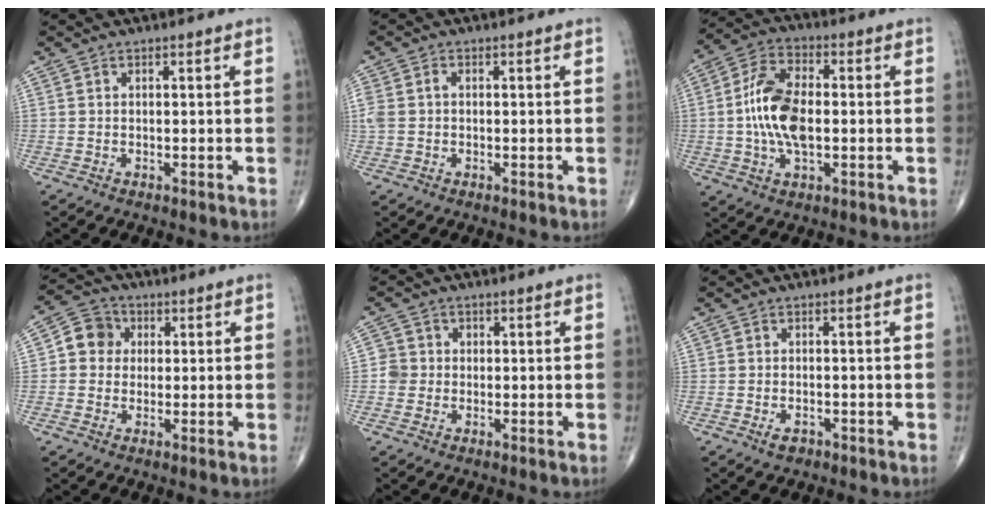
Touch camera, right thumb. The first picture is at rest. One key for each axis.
{"total": 3.0, "fx": 0.0, "fy": 2.2, "fz": 2.0, "tx": -0.057, "ty": 0.015, "tz": 0.002}
{"total": 12.3, "fx": -0.5, "fy": 6.4, "fz": 10.5, "tx": -0.205, "ty": 0.015, "tz": -0.014}
{"total": 6.2, "fx": 0.8, "fy": 5.6, "fz": 2.4, "tx": -0.019, "ty": 0.012, "tz": 0.000}
{"total": 3.2, "fx": -0.2, "fy": 3.1, "fz": 0.3, "tx": 0.021, "ty": 0.009, "tz": -0.010}
{"total": 2.0, "fx": -1.2, "fy": 1.1, "fz": 1.1, "tx": -0.020, "ty": 0.004, "tz": -0.016}